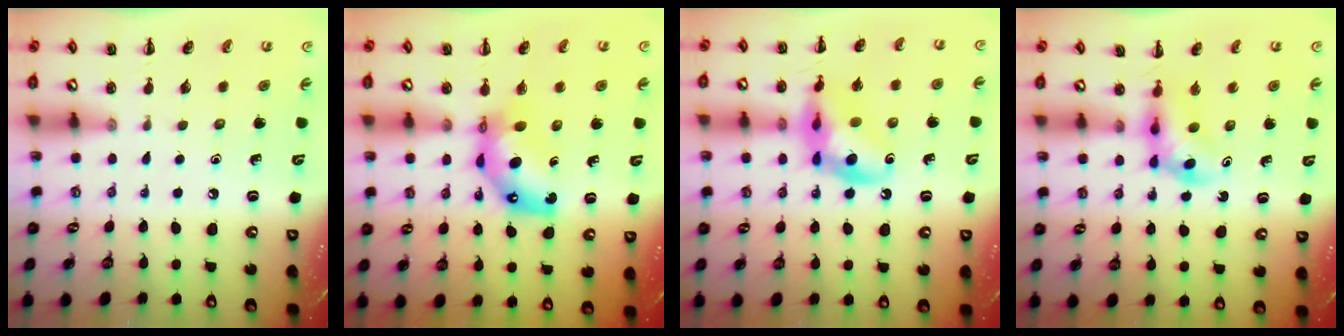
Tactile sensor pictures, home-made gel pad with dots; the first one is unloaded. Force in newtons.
{"total": 7.7, "press": 7.4, "slide": 2.2}
{"total": 13.4, "press": 13.2, "slide": 2.5}
{"total": 3.7, "press": 3.6, "slide": 0.9}